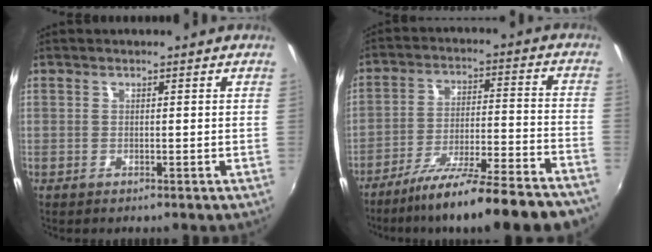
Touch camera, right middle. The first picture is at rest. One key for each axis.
{"total": 21.9, "fx": -18.7, "fy": 1.2, "fz": 11.3, "tx": -0.191, "ty": -0.049, "tz": -0.273}